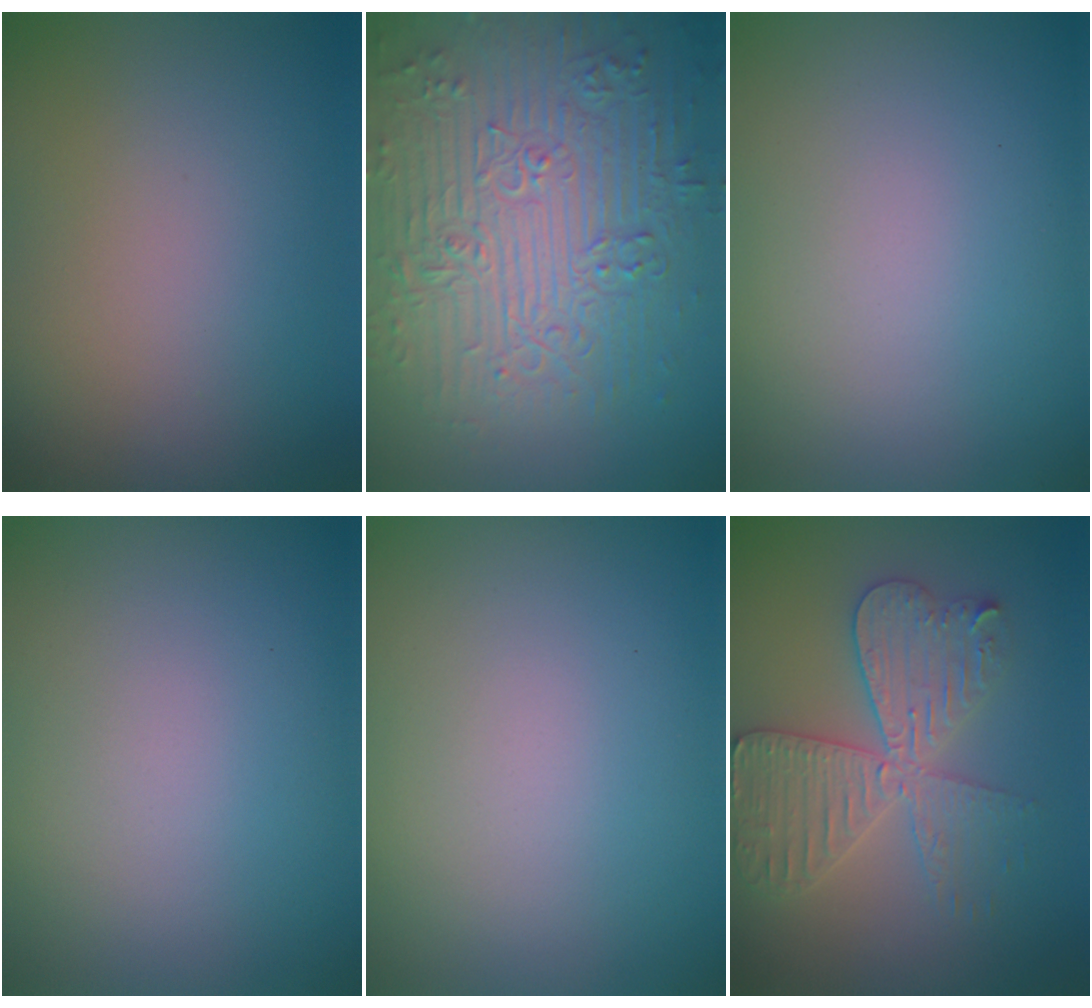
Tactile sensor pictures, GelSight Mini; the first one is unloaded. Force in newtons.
{"total": 9.8, "press": 6.9, "slide": 7.0}
{"total": 0.0}
{"total": 0.0}
{"total": 0.0}
{"total": 5.7, "press": 5.7, "slide": 0.9}